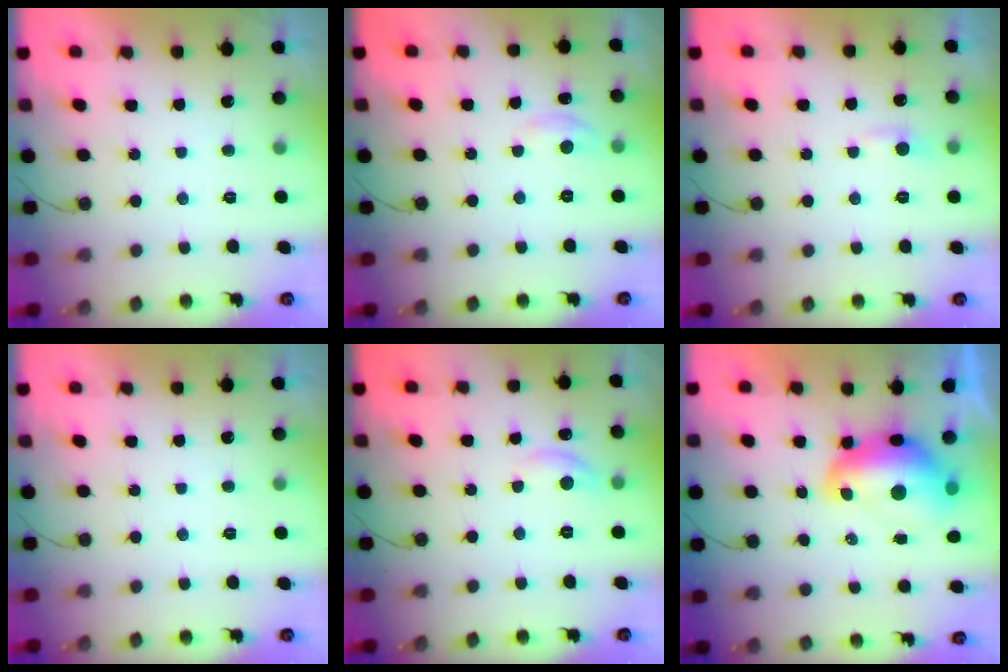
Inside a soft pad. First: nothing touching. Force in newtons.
{"total": 2.9, "press": 2.9, "slide": 0.3}
{"total": 4.4, "press": 4.3, "slide": 0.5}
{"total": 0.0}
{"total": 7.5, "press": 7.5, "slide": 0.6}
{"total": 12.1, "press": 12.0, "slide": 1.5}